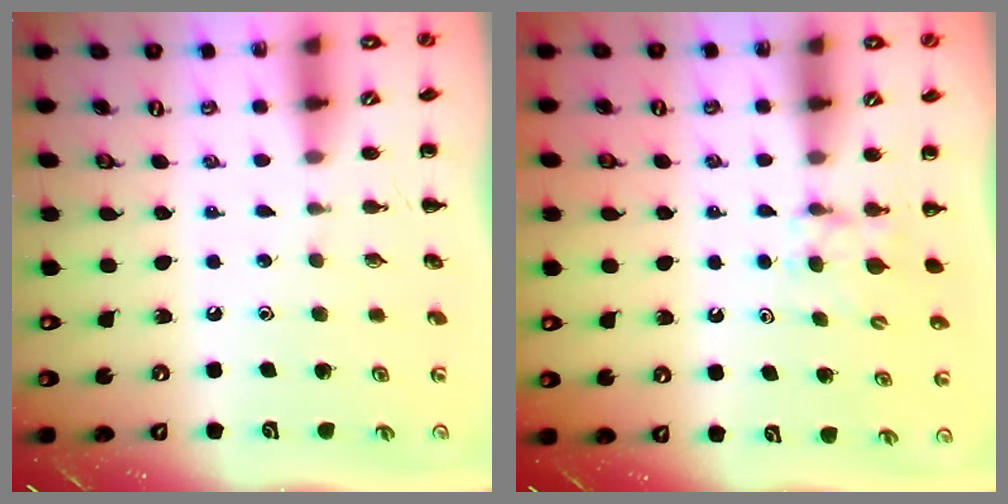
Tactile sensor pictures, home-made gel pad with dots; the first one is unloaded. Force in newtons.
{"total": 4.2, "press": 4.0, "slide": 1.5}